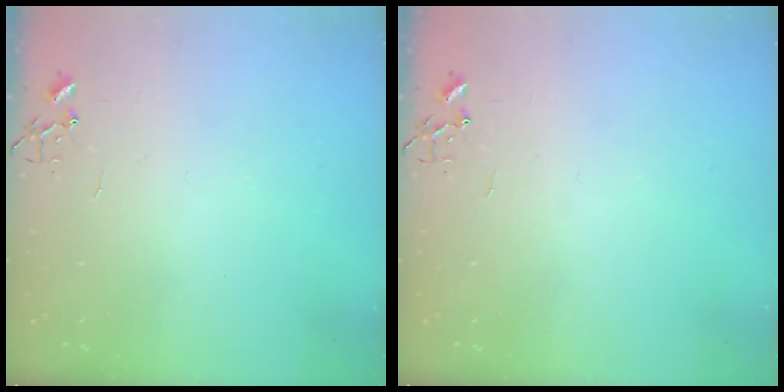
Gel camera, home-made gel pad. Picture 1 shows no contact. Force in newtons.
{"total": 0.0}